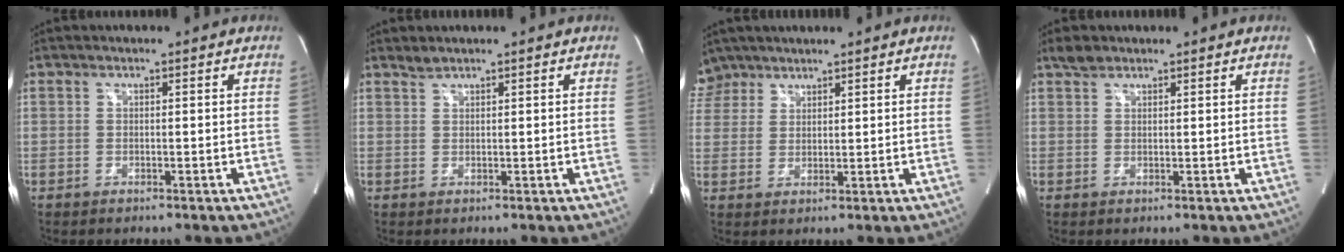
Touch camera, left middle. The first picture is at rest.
{"total": 1.0, "force": [1.0, -0.1, 0.1], "torque": [-0.005, 0.002, 0.024]}
{"total": 5.0, "force": [4.2, 2.7, -0.4], "torque": [0.013, 0.011, 0.084]}
{"total": 1.8, "force": [1.5, 0.8, 0.4], "torque": [-0.013, 0.008, 0.030]}